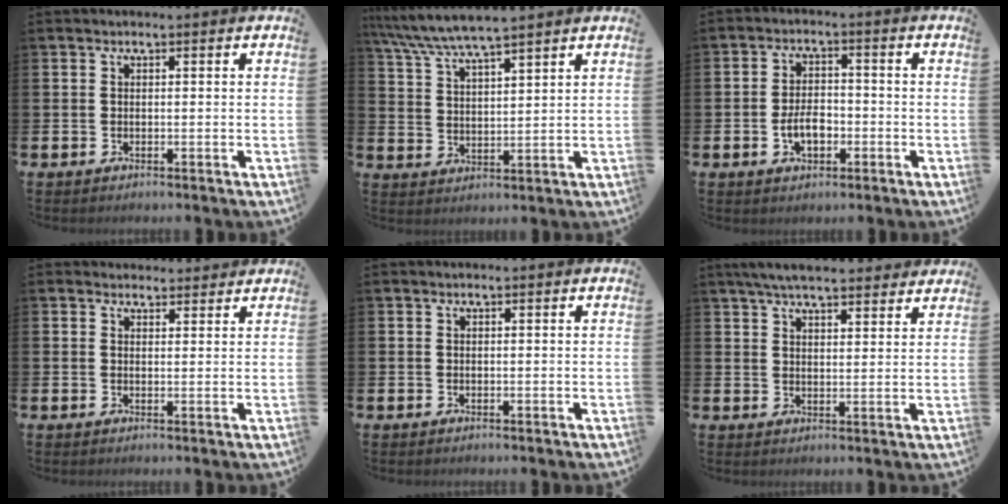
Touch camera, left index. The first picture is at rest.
{"total": 6.0, "force": [5.7, 0.1, 1.9], "torque": [-0.059, -0.028, 0.101]}
{"total": 4.2, "force": [-1.3, 2.5, 3.2], "torque": [-0.049, 0.005, -0.025]}
{"total": 2.2, "force": [2.1, 0.7, -0.1], "torque": [0.009, -0.008, 0.037]}
{"total": 0.0}
{"total": 5.7, "force": [5.3, 0.9, 1.7], "torque": [-0.041, -0.018, 0.097]}